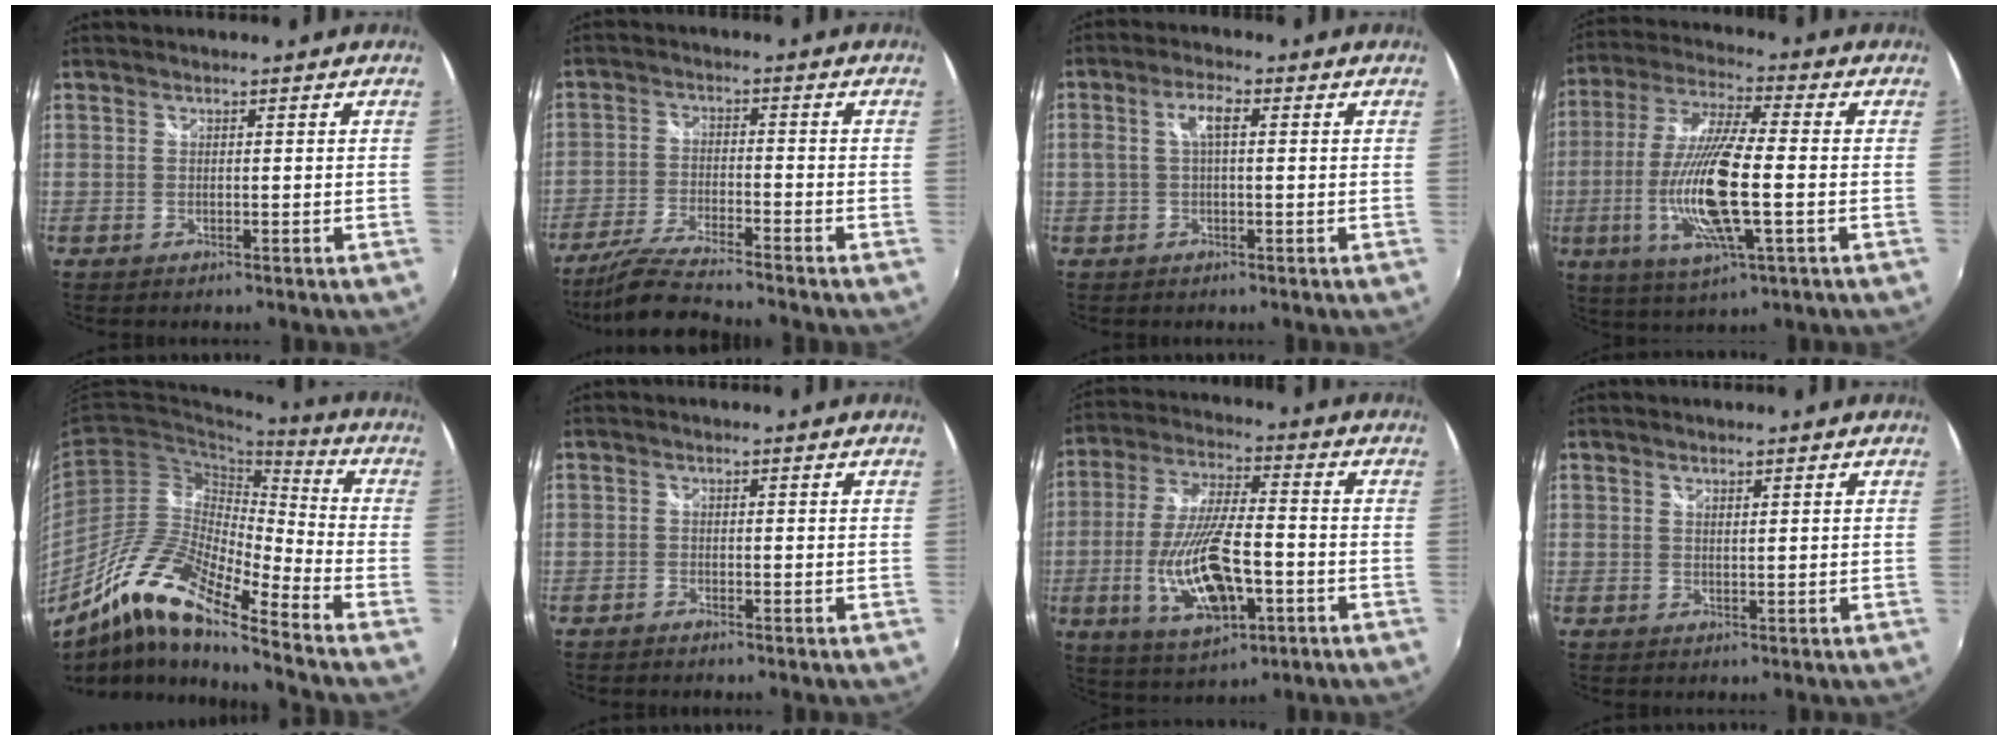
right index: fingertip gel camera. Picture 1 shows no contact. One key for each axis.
{"total": 9.2, "fx": -8.3, "fy": 0.0, "fz": 3.9, "tx": -0.095, "ty": -0.014, "tz": -0.158}
{"total": 4.1, "fx": 0.6, "fy": 1.3, "fz": 3.8, "tx": -0.075, "ty": 0.010, "tz": 0.013}
{"total": 16.8, "fx": -3.5, "fy": 3.3, "fz": 16.1, "tx": -0.323, "ty": -0.017, "tz": -0.064}
{"total": 15.3, "fx": -10.8, "fy": 2.2, "fz": 10.6, "tx": -0.193, "ty": -0.003, "tz": -0.221}
{"total": 0.9, "fx": -0.8, "fy": 0.2, "fz": 0.0, "tx": -0.004, "ty": -0.003, "tz": -0.018}
{"total": 16.6, "fx": -4.9, "fy": 6.2, "fz": 14.6, "tx": -0.303, "ty": -0.015, "tz": -0.079}
{"total": 0.8, "fx": 0.7, "fy": 0.1, "fz": 0.4, "tx": -0.005, "ty": 0.000, "tz": 0.012}